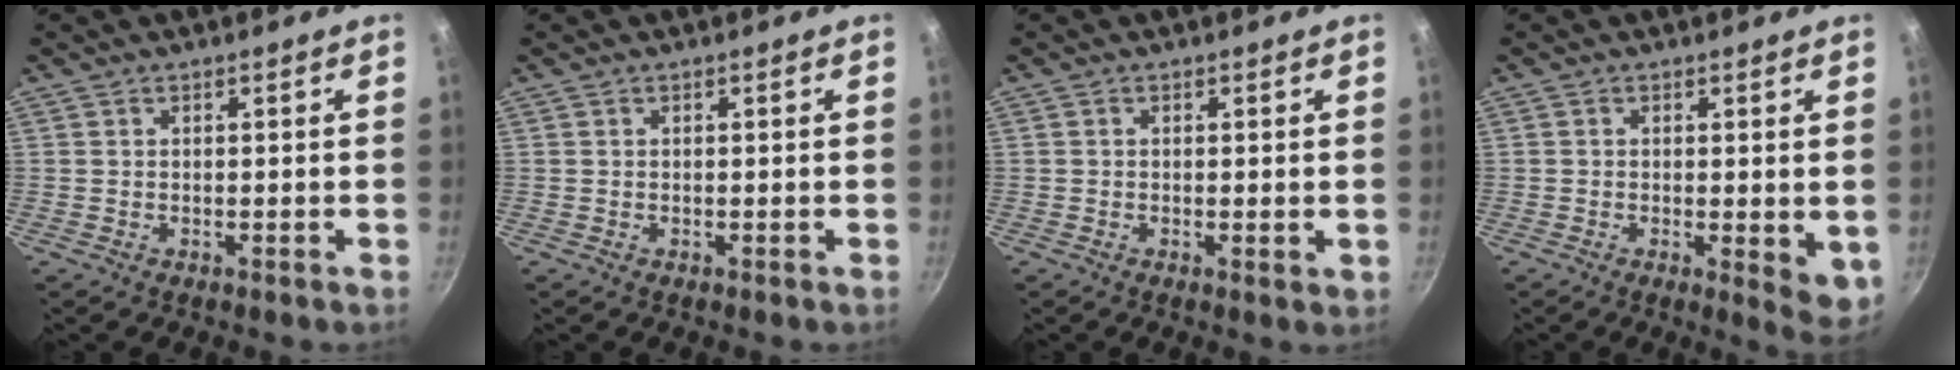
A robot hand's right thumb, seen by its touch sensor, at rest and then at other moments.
{"total": 0.0}
{"total": 1.4, "force": [-0.1, 0.4, 1.4], "torque": [-0.021, -0.003, -0.003]}
{"total": 6.1, "force": [-0.4, 2.2, 5.6], "torque": [-0.067, -0.013, -0.004]}